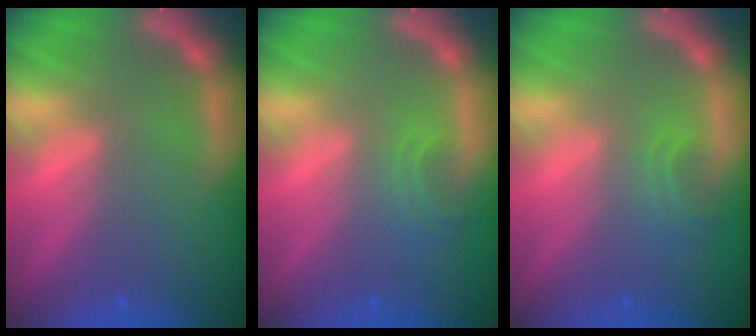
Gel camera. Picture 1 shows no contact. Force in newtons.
{"total": 1.9}
{"total": 1.9}